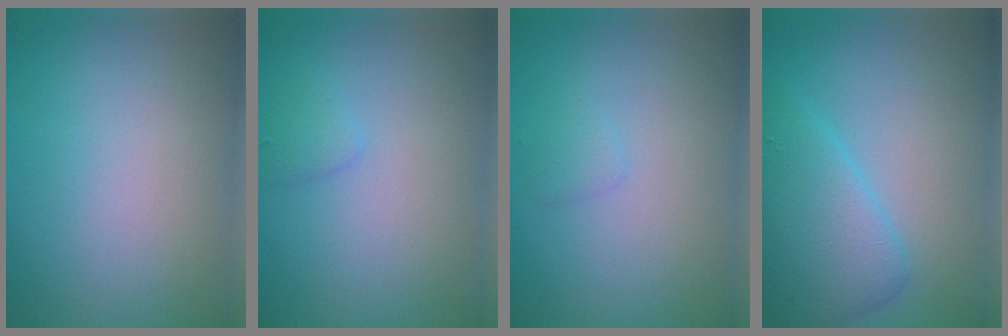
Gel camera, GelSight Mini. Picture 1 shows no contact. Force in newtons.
{"total": 1.0, "press": 1.0, "slide": 0.1}
{"total": 0.8, "press": 0.8, "slide": 0.1}
{"total": 4.7, "press": 4.7, "slide": 0.2}